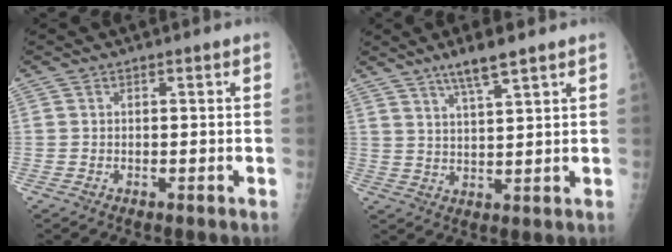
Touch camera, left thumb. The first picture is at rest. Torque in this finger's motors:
{"motor_torque": [0.35, -0.57, 0.46, -0.38, 0.04]}